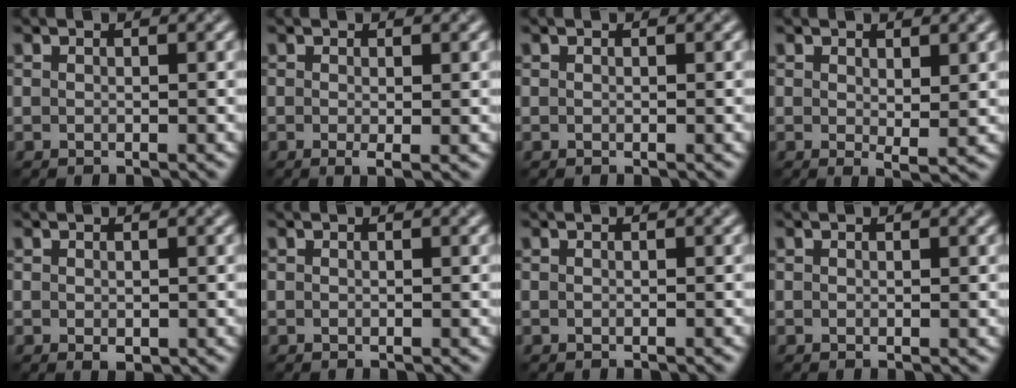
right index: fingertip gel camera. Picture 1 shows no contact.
{"total": 0.9, "force": [-0.1, 0.2, 0.9], "torque": [-0.016, -0.005, -0.001]}
{"total": 0.0}
{"total": 1.8, "force": [0.7, 0.7, 1.6], "torque": [-0.024, -0.006, 0.015]}
{"total": 0.5, "force": [0.0, 0.5, 0.2], "torque": [-0.004, 0.001, 0.003]}
{"total": 0.0}
{"total": 0.0}
{"total": 0.0}